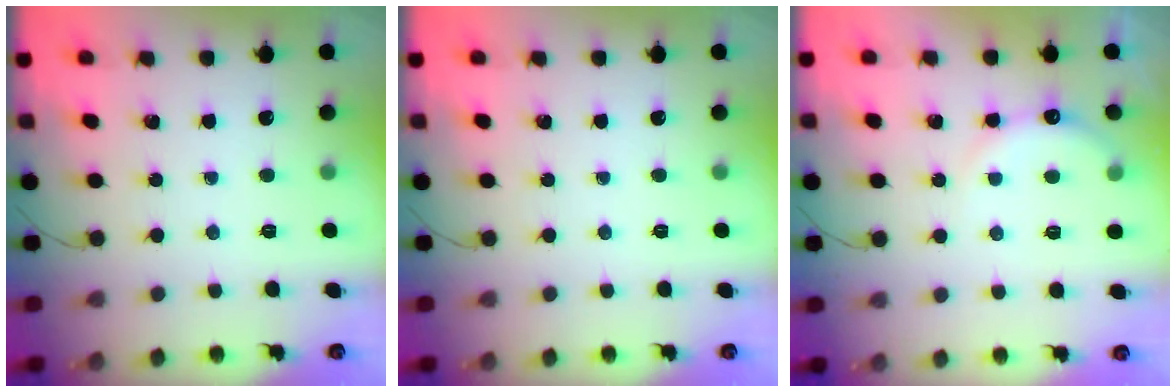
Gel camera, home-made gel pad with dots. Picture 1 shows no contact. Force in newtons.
{"total": 0.0}
{"total": 6.8, "press": 6.7, "slide": 1.3}